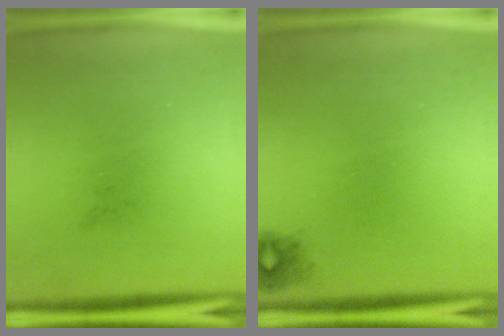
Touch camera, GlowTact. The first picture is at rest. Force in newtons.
{"total": 1.1}